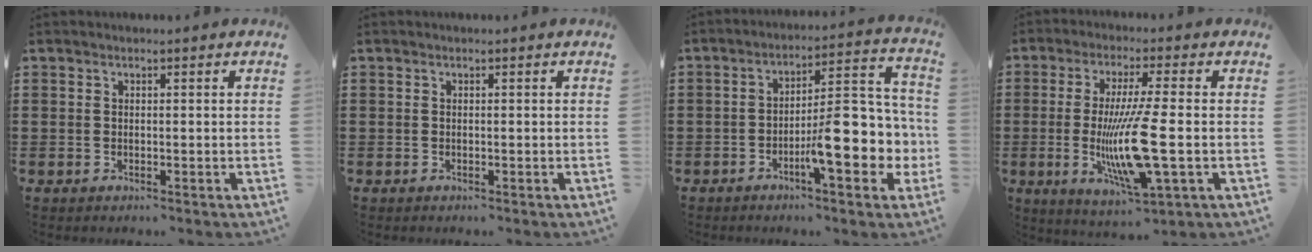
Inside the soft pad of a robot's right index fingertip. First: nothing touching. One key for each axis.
{"total": 0.0}
{"total": 12.1, "fx": -3.6, "fy": 3.8, "fz": 10.9, "tx": -0.153, "ty": -0.016, "tz": -0.065}
{"total": 11.8, "fx": -1.9, "fy": 1.3, "fz": 11.6, "tx": -0.244, "ty": -0.030, "tz": -0.043}